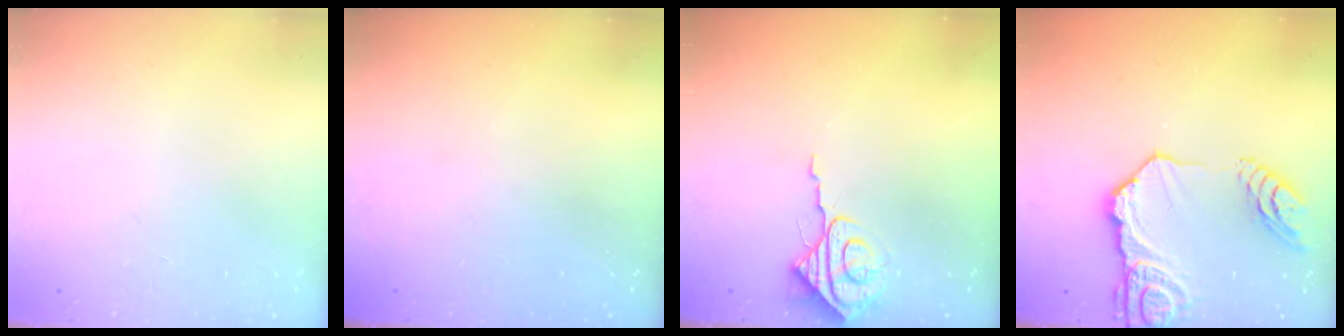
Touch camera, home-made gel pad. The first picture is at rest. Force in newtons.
{"total": 0.0}
{"total": 7.9, "press": 7.9, "slide": 0.8}
{"total": 16.0, "press": 15.9, "slide": 1.6}